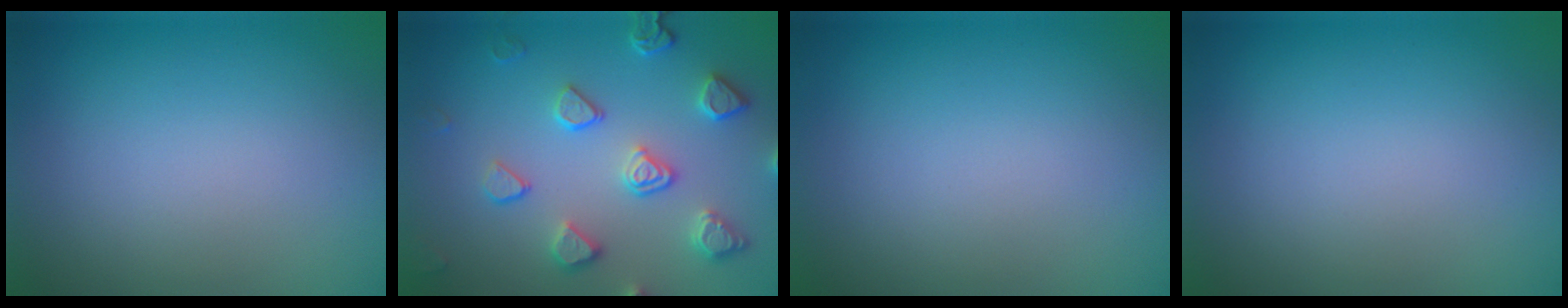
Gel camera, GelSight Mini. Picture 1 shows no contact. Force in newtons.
{"total": 4.1, "press": 4.0, "slide": 0.6}
{"total": 0.0}
{"total": 0.0}